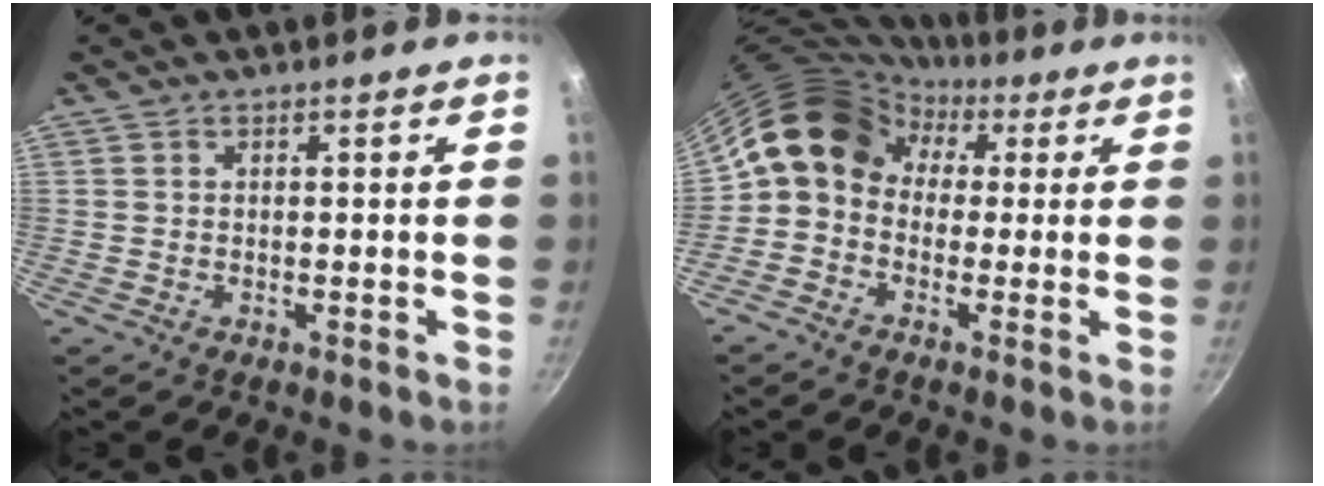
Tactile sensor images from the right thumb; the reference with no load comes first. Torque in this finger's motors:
{"motor_torque": [0.99, 2.73, 0.94, -1.10, 0.15]}